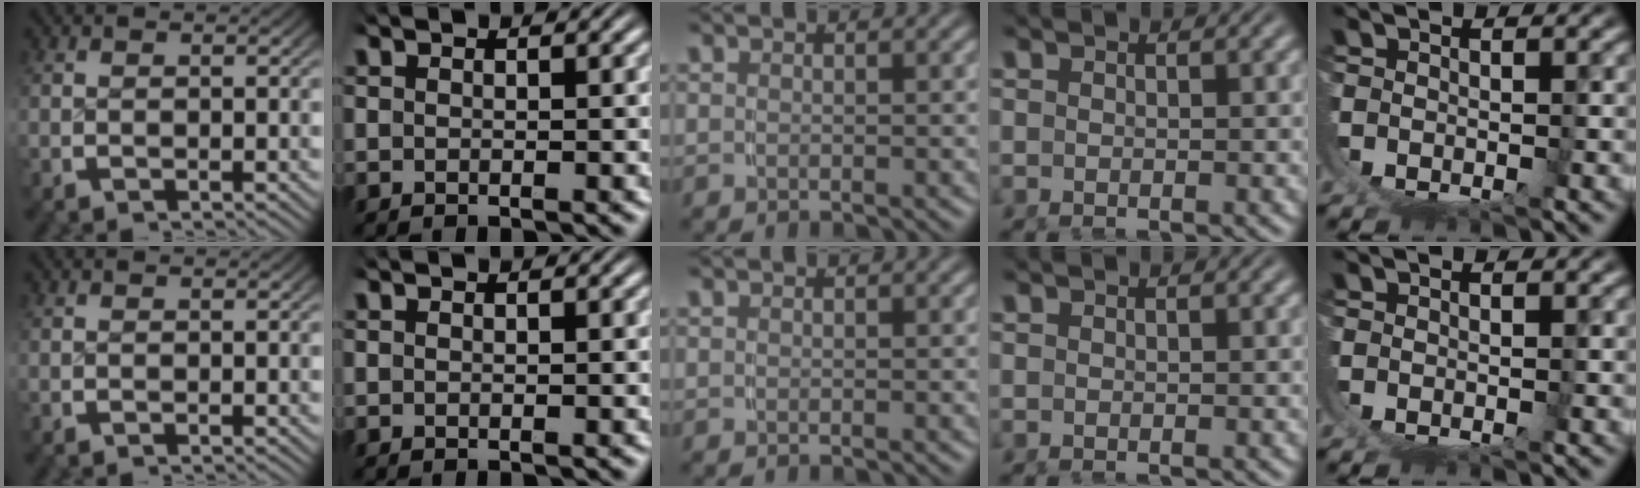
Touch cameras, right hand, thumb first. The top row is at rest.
{}